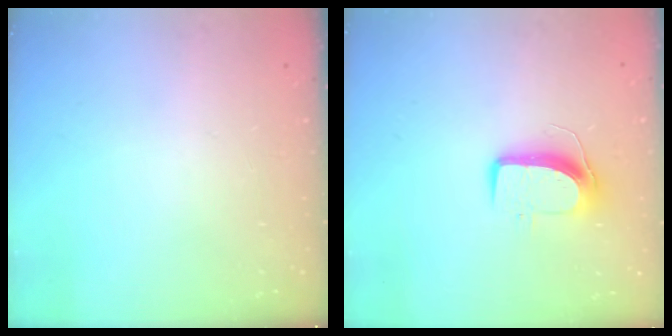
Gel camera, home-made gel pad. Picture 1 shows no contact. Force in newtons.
{"total": 9.9, "press": 9.8, "slide": 1.1}